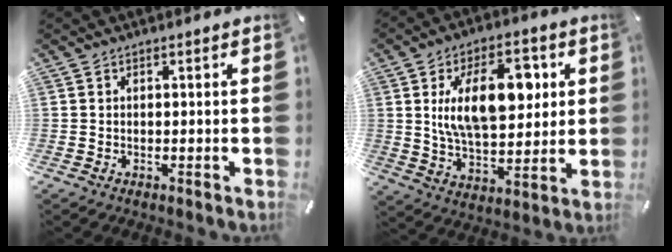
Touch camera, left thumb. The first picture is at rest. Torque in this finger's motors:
{"motor_torque": [2.69, 2.32, 1.98, -0.79, 0.25]}